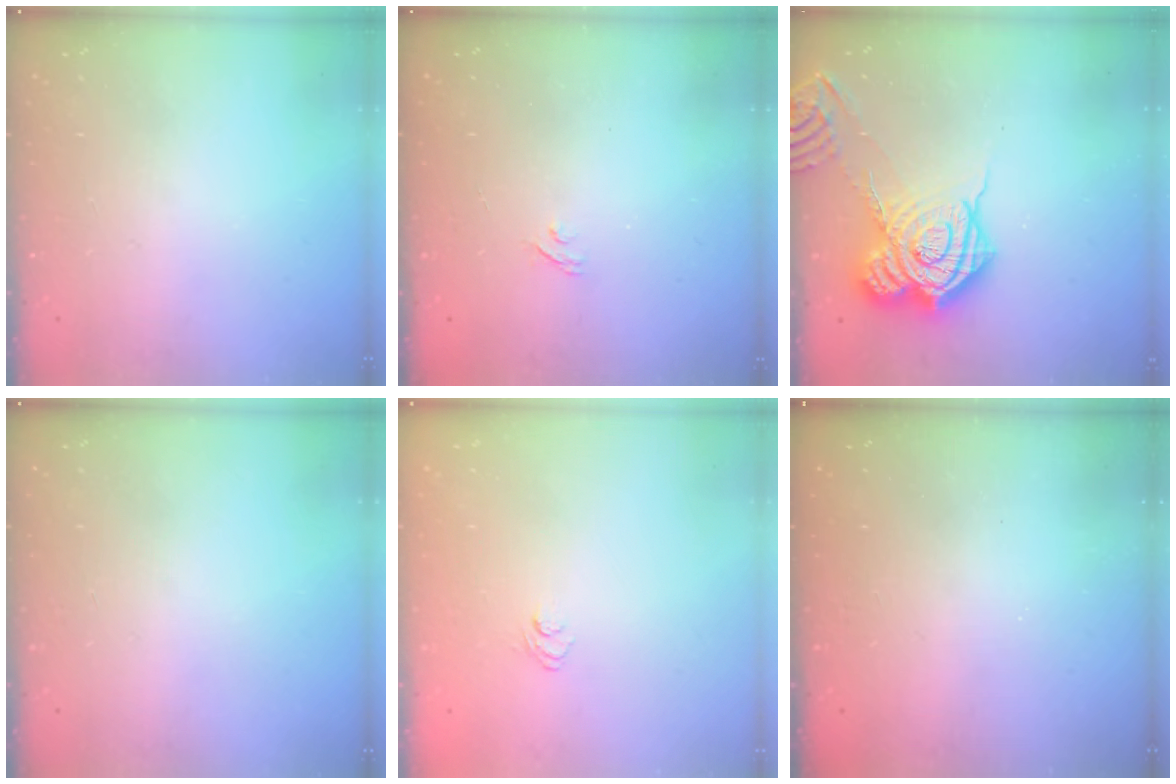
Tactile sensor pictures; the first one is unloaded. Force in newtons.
{"total": 2.2, "press": 1.9, "slide": 1.1}
{"total": 18.8, "press": 18.7, "slide": 1.5}
{"total": 0.0}
{"total": 4.3, "press": 4.0, "slide": 1.4}
{"total": 2.5, "press": 2.4, "slide": 0.8}